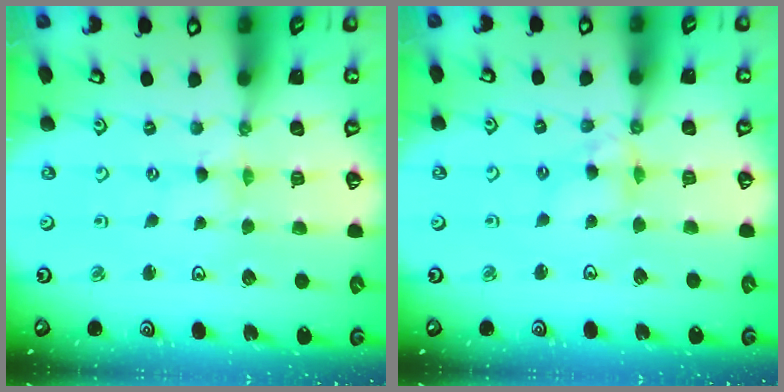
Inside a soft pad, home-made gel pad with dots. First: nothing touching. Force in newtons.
{"total": 6.7, "press": 6.6, "slide": 0.5}